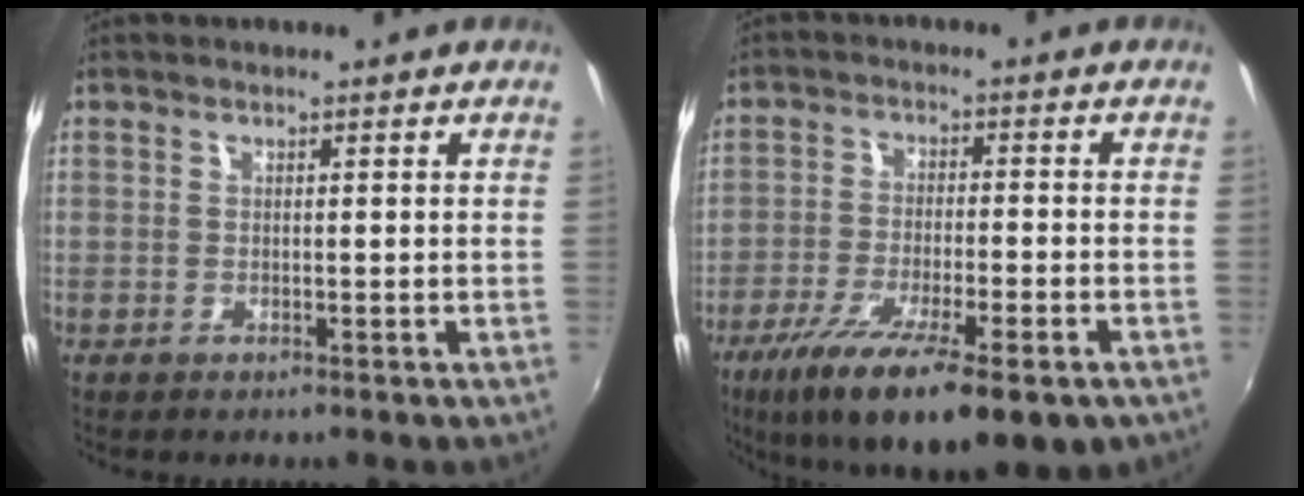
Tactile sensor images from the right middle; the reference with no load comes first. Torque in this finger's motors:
{"motor_torque": [1.29, -0.84, 0.30, 0.15]}